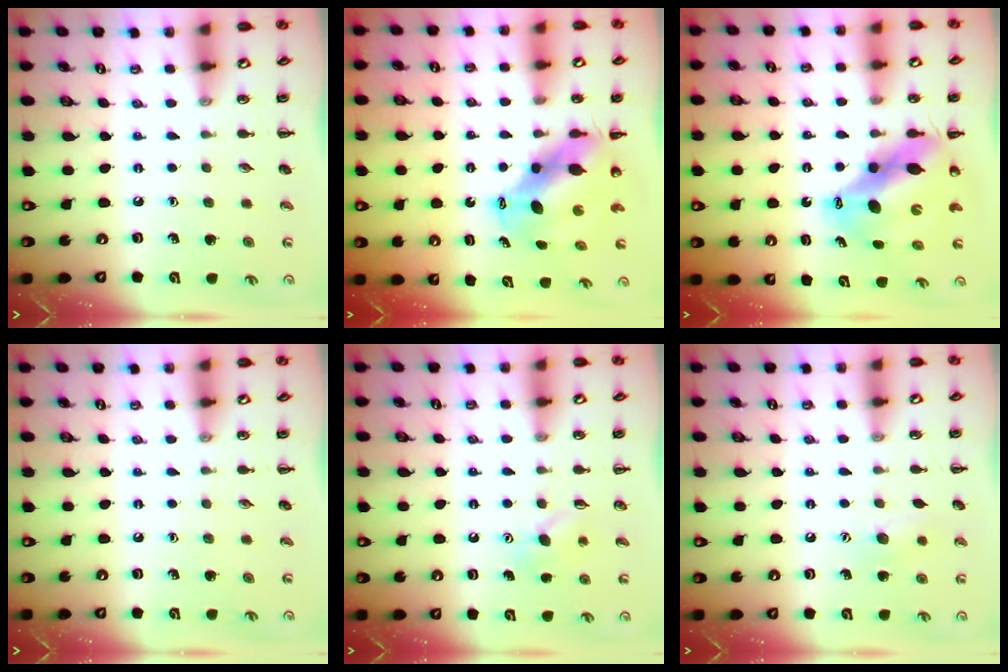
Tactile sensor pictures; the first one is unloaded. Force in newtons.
{"total": 8.1, "press": 7.9, "slide": 1.9}
{"total": 13.3, "press": 12.9, "slide": 3.1}
{"total": 0.0}
{"total": 3.9, "press": 3.7, "slide": 1.1}
{"total": 6.9, "press": 6.7, "slide": 1.5}